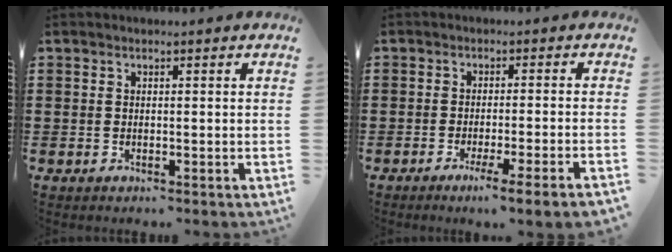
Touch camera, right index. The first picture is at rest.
{"total": 3.4, "force": [-2.3, -0.6, 2.4], "torque": [-0.038, -0.010, -0.041]}